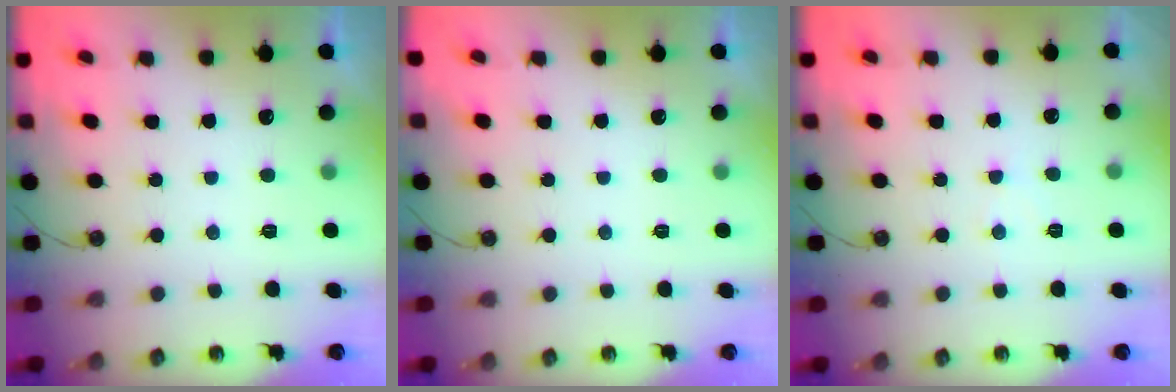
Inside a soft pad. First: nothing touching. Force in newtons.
{"total": 0.0}
{"total": 4.0, "press": 3.9, "slide": 0.4}